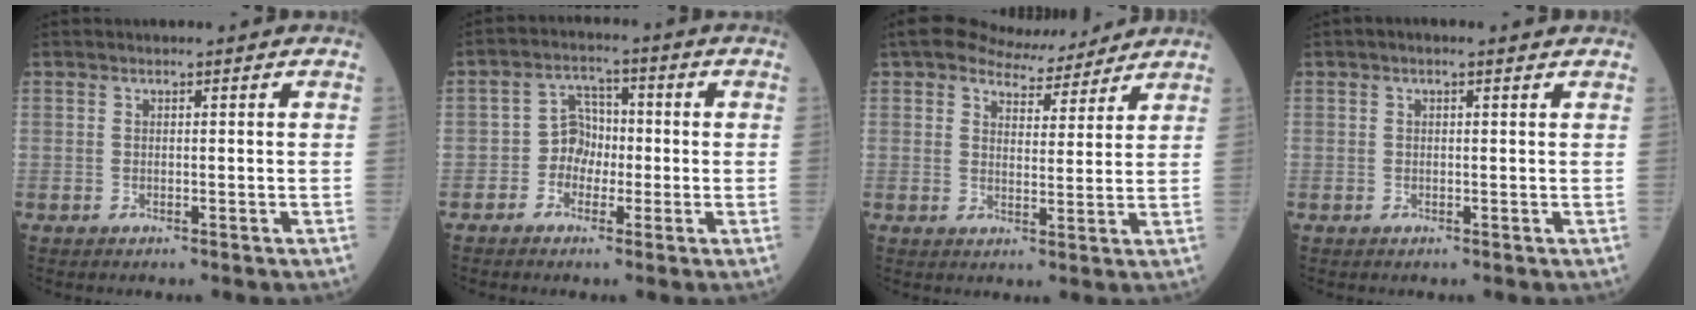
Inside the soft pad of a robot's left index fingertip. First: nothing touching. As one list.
[{"total": 4.4, "force": [-1.2, 3.7, 2.1], "torque": [-0.035, 0.011, -0.030]}, {"total": 7.8, "force": [7.0, 2.7, 2.3], "torque": [-0.039, 0.015, 0.105]}, {"total": 1.5, "force": [0.9, 0.3, 1.1], "torque": [-0.026, 0.014, 0.010]}]